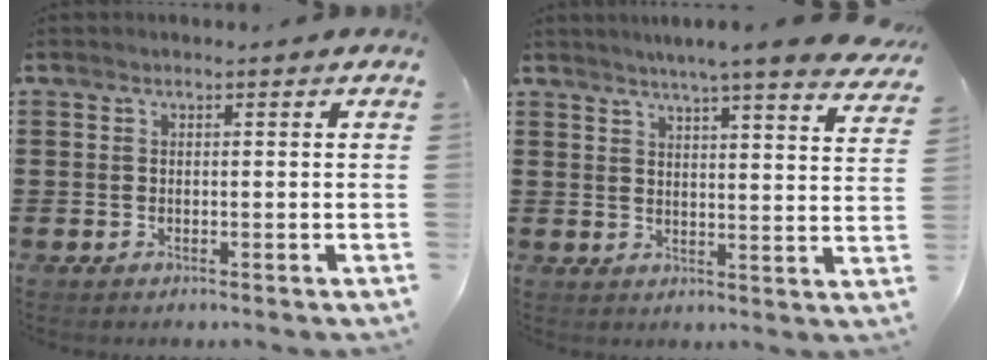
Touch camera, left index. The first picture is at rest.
{"total": 5.1, "force": [4.7, -0.6, 1.8], "torque": [-0.046, -0.028, 0.078]}